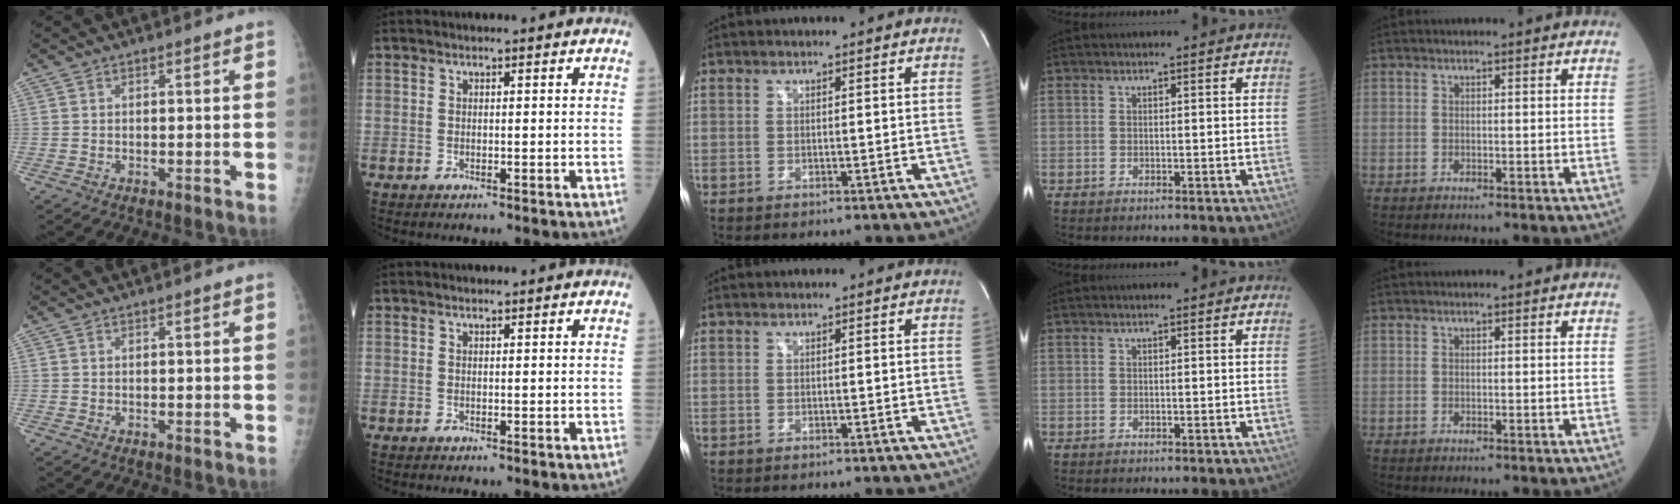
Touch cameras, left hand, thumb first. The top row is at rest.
{}